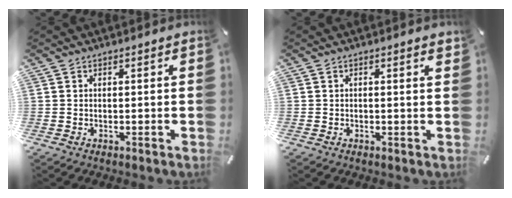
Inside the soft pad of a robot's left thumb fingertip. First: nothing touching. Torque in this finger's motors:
{"motor_torque": [-0.07, -0.42, -0.24, -0.06, -0.08]}